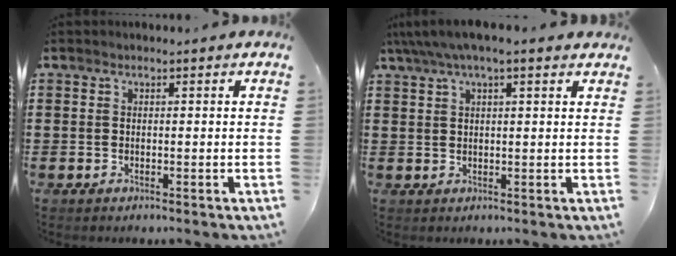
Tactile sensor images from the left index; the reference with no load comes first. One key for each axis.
{"total": 3.7, "fx": 2.5, "fy": 0.7, "fz": 2.7, "tx": -0.058, "ty": 0.003, "tz": 0.043}